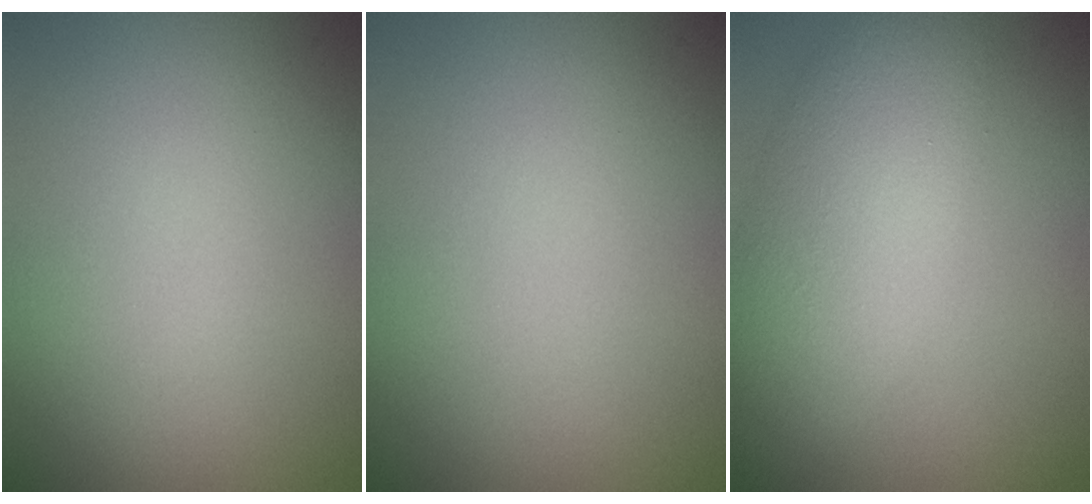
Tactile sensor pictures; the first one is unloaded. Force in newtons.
{"total": 0.0}
{"total": 6.2, "press": 6.2, "slide": 0.3}